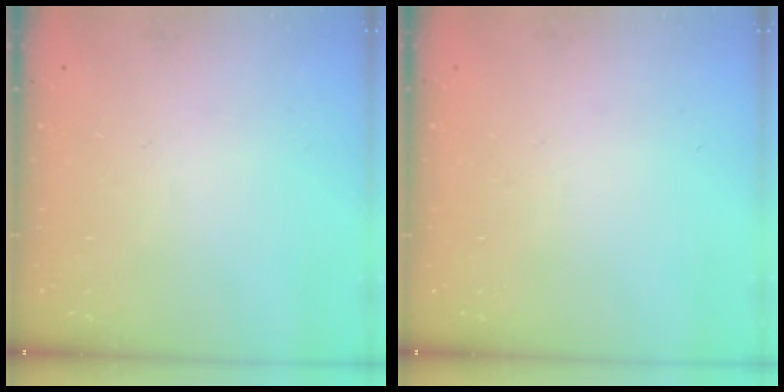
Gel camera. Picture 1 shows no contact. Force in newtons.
{"total": 0.0}